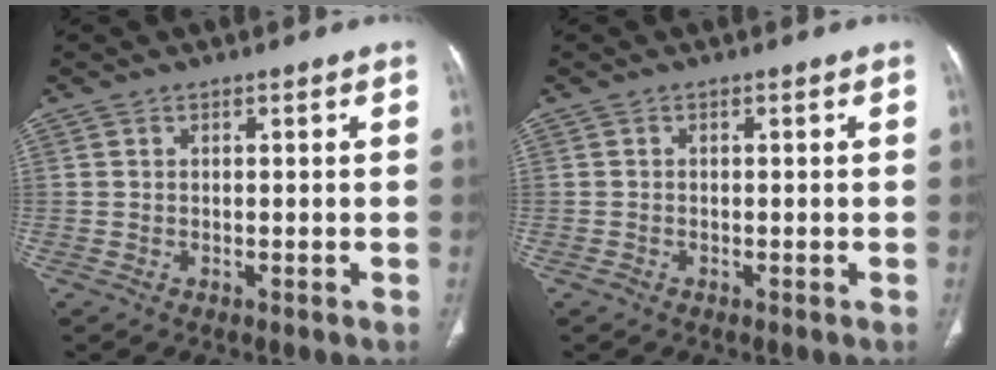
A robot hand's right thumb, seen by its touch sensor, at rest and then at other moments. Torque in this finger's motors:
{"motor_torque": [-0.16, 0.04, -0.23, 0.08, -0.02]}